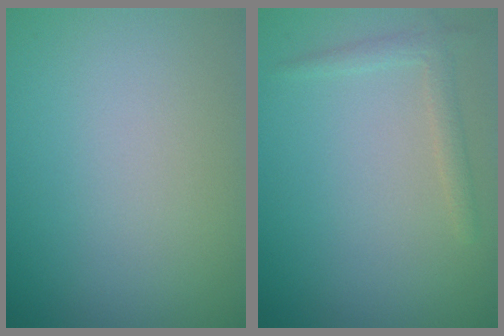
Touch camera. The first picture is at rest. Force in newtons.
{"total": 1.5, "press": 1.5, "slide": 0.1}